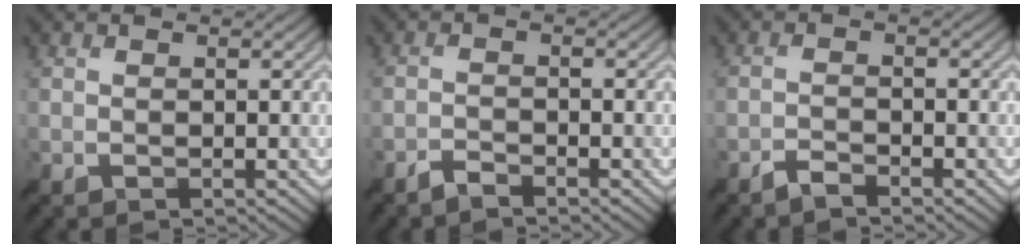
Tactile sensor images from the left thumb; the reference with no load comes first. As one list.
[{"total": 1.9, "force": [-1.7, 0.3, 0.7], "torque": [-0.014, 0.000, -0.039]}, {"total": 2.0, "force": [-1.8, 0.3, 0.8], "torque": [-0.016, 0.001, -0.039]}]